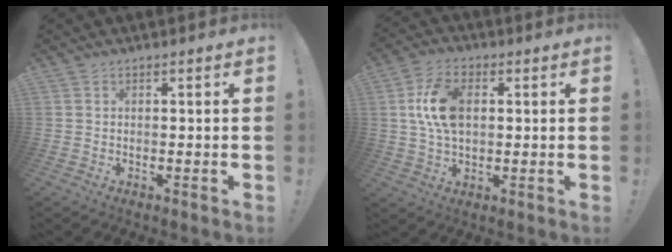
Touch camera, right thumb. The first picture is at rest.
{"total": 12.5, "force": [2.1, 7.9, 9.5], "torque": [-0.186, 0.006, 0.038]}